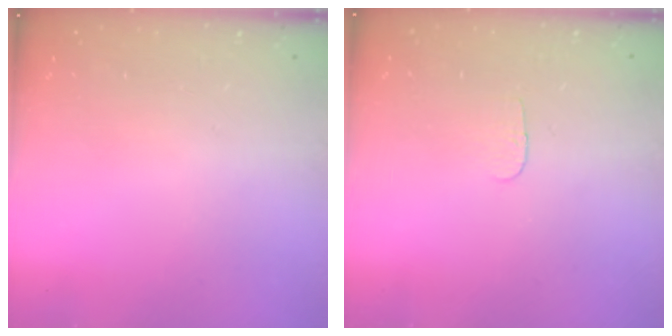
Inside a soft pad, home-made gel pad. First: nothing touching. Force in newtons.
{"total": 2.8, "press": 2.8, "slide": 0.3}